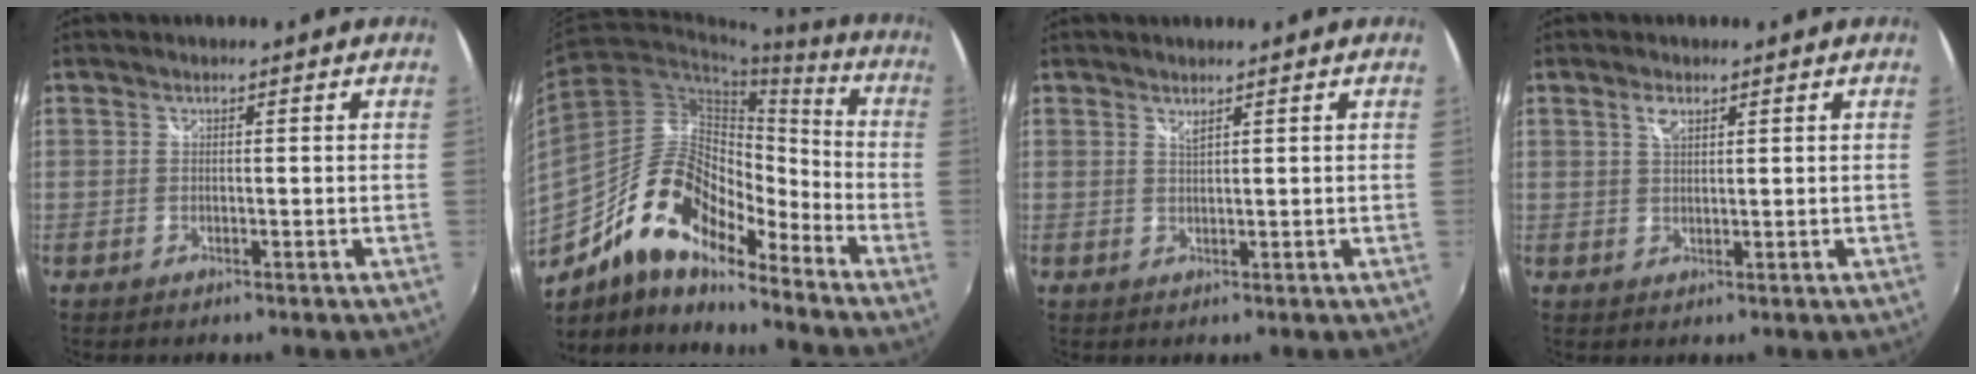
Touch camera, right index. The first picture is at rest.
{"total": 17.2, "force": [-12.4, 6.6, 10.0], "torque": [-0.184, 0.007, -0.240]}
{"total": 1.1, "force": [0.9, 0.0, 0.5], "torque": [-0.010, 0.000, 0.016]}
{"total": 2.4, "force": [1.4, 1.0, 1.7], "torque": [-0.030, 0.002, 0.023]}